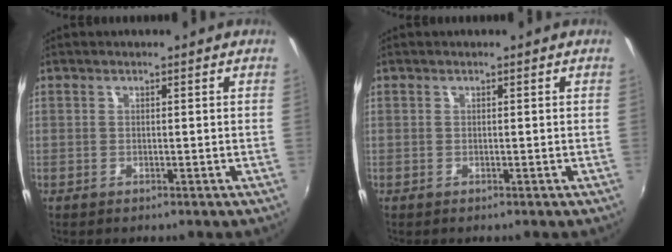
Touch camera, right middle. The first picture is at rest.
{"total": 0.0}